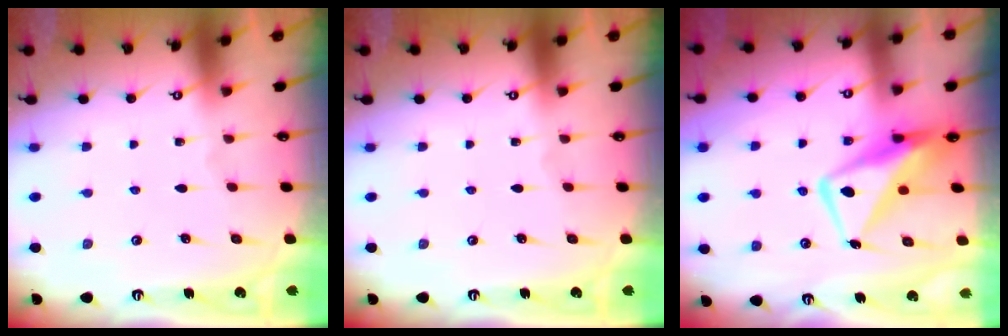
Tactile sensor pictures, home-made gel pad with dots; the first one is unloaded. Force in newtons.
{"total": 0.0}
{"total": 11.0, "press": 10.9, "slide": 1.0}